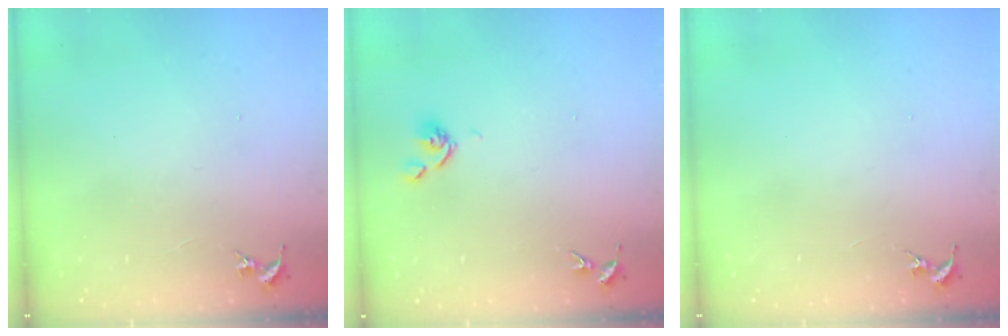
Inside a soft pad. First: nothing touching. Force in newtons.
{"total": 6.0, "press": 5.9, "slide": 0.8}
{"total": 0.0}